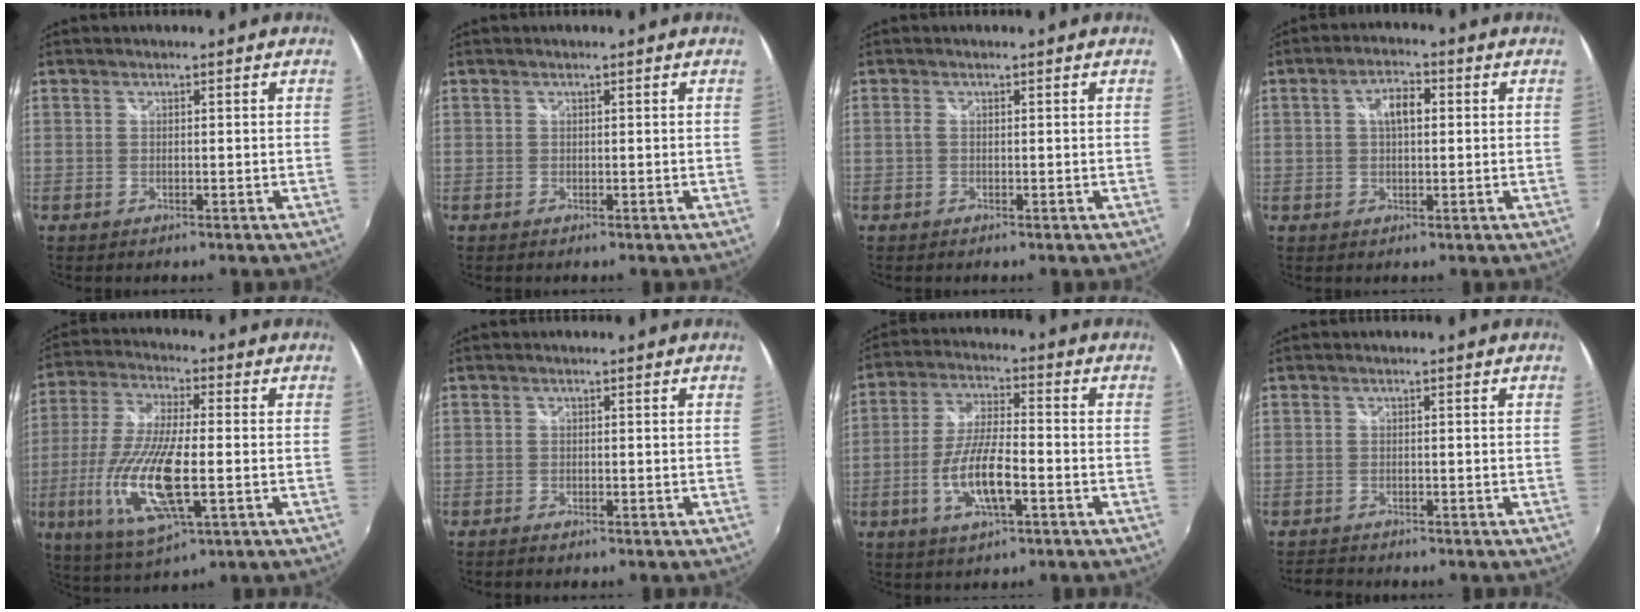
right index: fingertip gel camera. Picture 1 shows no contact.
{"total": 0.0}
{"total": 0.7, "force": [0.0, 0.2, 0.7], "torque": [-0.013, 0.001, -0.004]}
{"total": 4.8, "force": [0.9, 2.3, 4.1], "torque": [-0.071, 0.013, 0.015]}
{"total": 17.2, "force": [-4.1, 4.8, 16.0], "torque": [-0.339, -0.019, -0.077]}
{"total": 1.2, "force": [-1.0, 0.5, 0.4], "torque": [-0.011, -0.003, -0.020]}
{"total": 10.1, "force": [-3.6, 2.8, 9.0], "torque": [-0.183, -0.004, -0.065]}
{"total": 2.6, "force": [-2.5, 0.6, 0.4], "torque": [-0.020, -0.010, -0.046]}